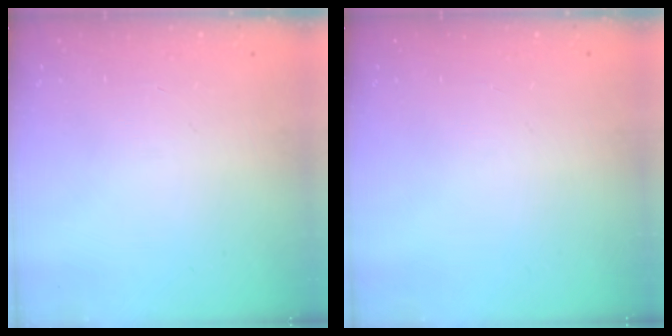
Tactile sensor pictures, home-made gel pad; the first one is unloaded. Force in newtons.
{"total": 0.0}